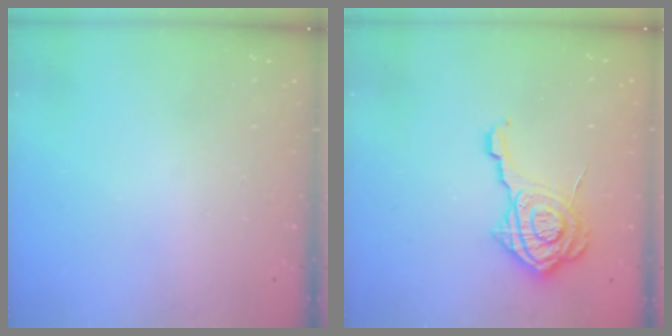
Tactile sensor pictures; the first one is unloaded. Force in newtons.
{"total": 14.0, "press": 14.0, "slide": 1.0}